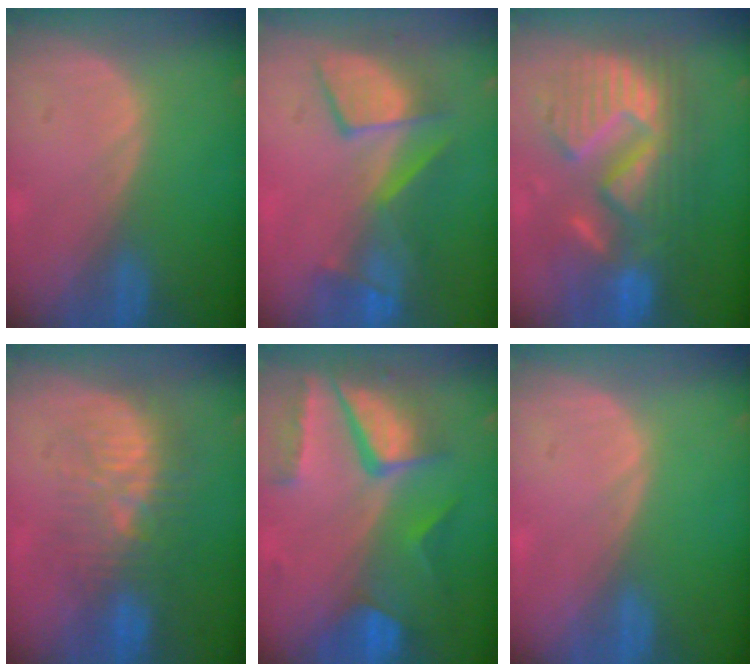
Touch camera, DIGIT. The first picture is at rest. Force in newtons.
{"total": 8.5, "press": 8.5, "slide": 0.2}
{"total": 12.9, "press": 12.8, "slide": 1.4}
{"total": 9.1, "press": 8.6, "slide": 2.8}
{"total": 10.3, "press": 8.8, "slide": 5.4}
{"total": 0.0}